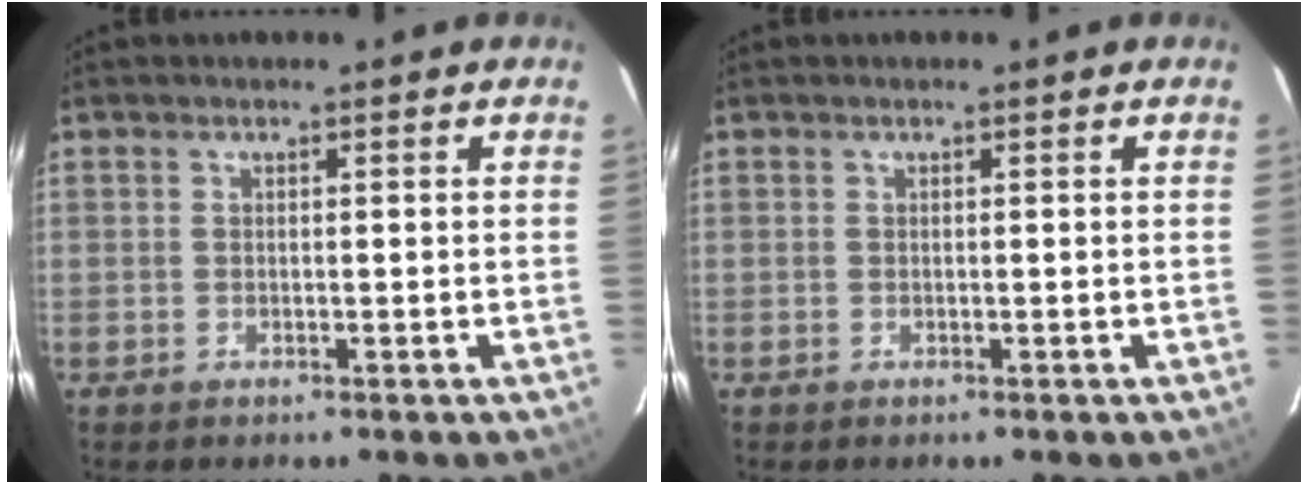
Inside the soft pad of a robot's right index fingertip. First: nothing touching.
{"total": 0.0}